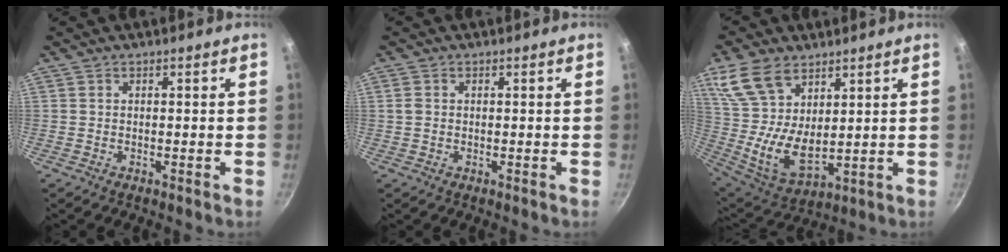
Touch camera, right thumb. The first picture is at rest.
{"total": 1.5, "force": [0.0, 1.3, 0.8], "torque": [-0.014, 0.004, 0.000]}
{"total": 15.6, "force": [8.2, 8.7, 10.1], "torque": [-0.195, -0.041, 0.175]}